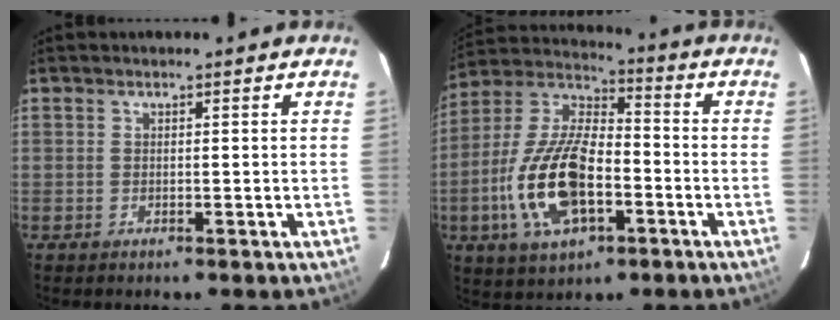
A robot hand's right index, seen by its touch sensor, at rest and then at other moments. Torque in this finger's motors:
{"motor_torque": [2.14, 0.00, 1.06, 0.21]}